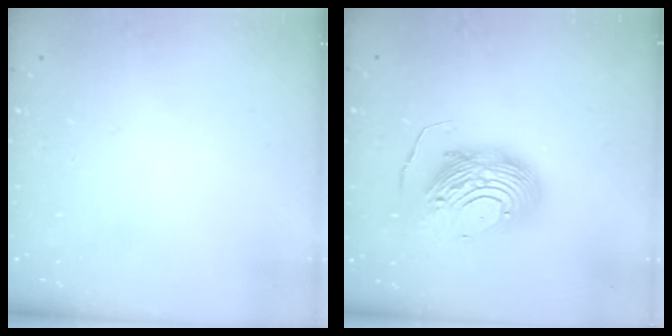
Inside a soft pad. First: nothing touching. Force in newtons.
{"total": 13.7, "press": 13.7, "slide": 1.3}